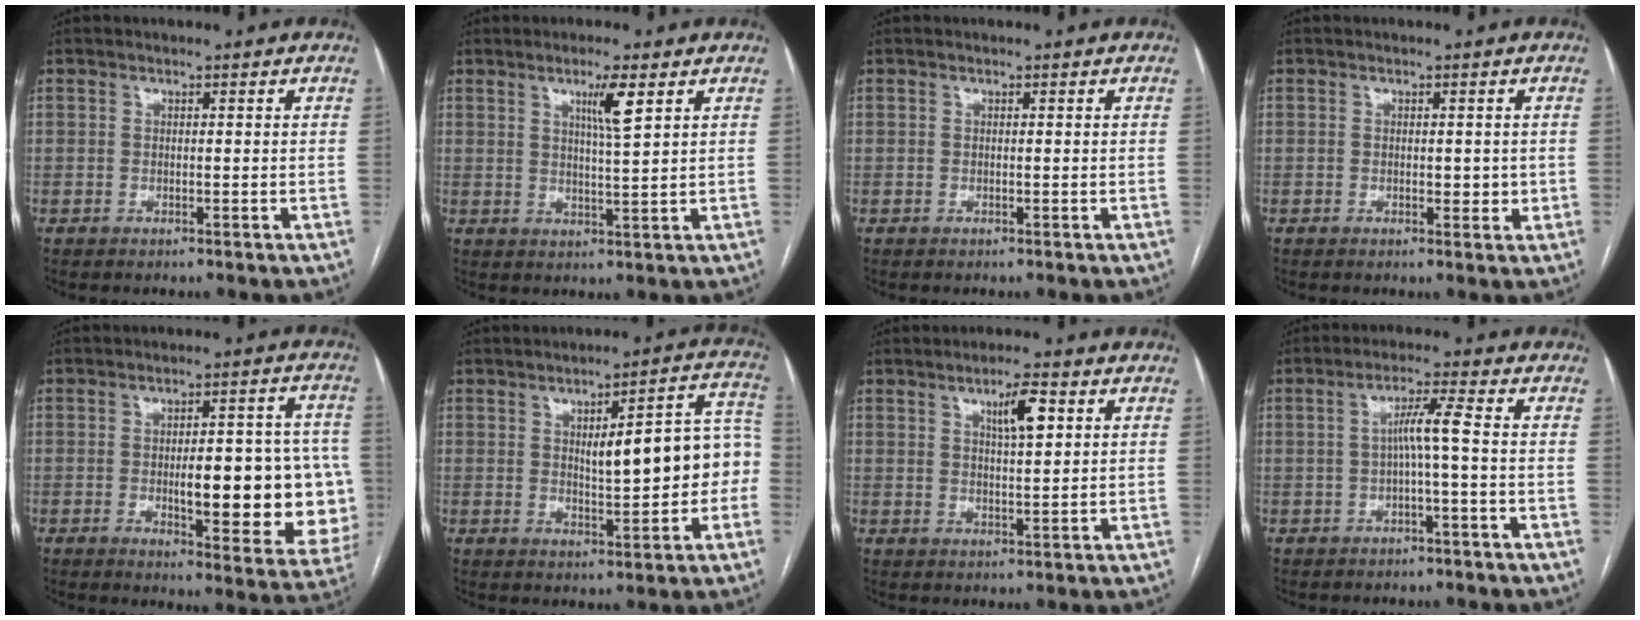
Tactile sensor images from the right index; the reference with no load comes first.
{"total": 4.7, "force": [2.3, -0.2, 4.1], "torque": [-0.071, -0.006, 0.040]}
{"total": 0.0}
{"total": 2.1, "force": [0.1, 1.3, 1.7], "torque": [-0.015, 0.001, 0.004]}
{"total": 18.1, "force": [-2.1, 5.2, 17.2], "torque": [-0.154, 0.024, -0.005]}
{"total": 11.9, "force": [-0.2, 3.2, 11.5], "torque": [-0.146, 0.036, 0.006]}
{"total": 5.2, "force": [2.2, 0.9, 4.6], "torque": [-0.079, 0.003, 0.038]}
{"total": 4.3, "force": [-0.5, -0.4, 4.2], "torque": [-0.075, 0.015, -0.005]}